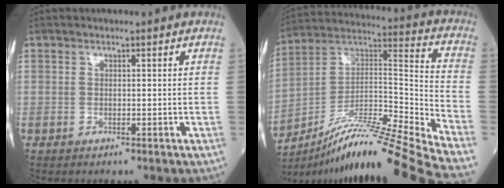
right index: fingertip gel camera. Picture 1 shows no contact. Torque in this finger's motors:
{"motor_torque": [0.79, -1.08, 0.53, 0.17]}